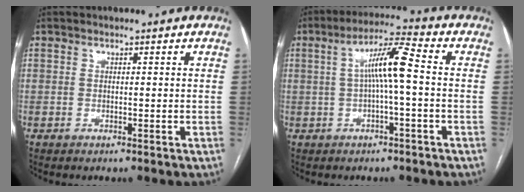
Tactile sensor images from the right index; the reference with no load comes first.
{"total": 7.5, "force": [0.2, 0.2, 7.5], "torque": [-0.135, 0.021, 0.001]}